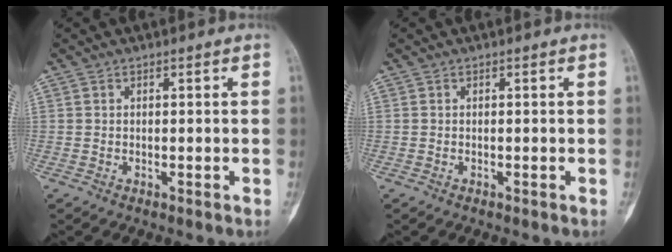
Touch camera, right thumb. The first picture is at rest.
{"total": 0.0}